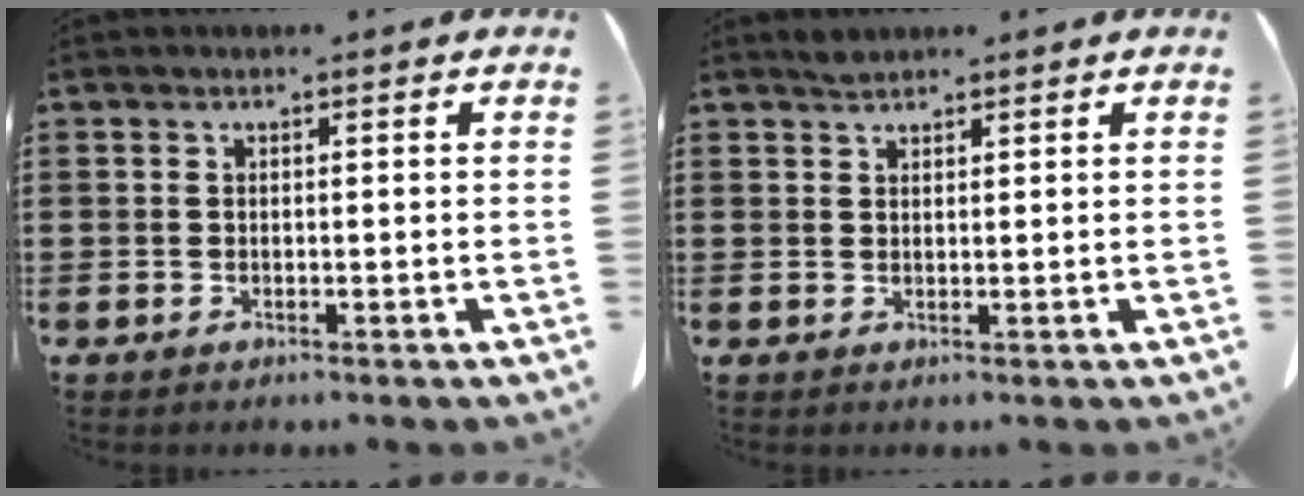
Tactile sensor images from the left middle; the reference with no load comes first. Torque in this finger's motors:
{"motor_torque": [-0.05, 0.05, 0.00, 0.00]}